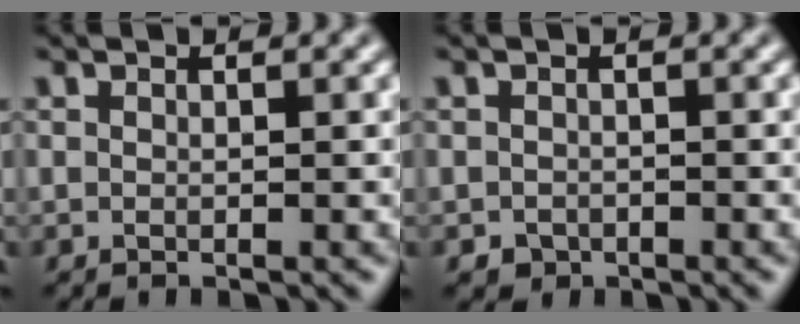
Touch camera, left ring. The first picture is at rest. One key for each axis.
{"total": 1.2, "fx": -0.7, "fy": 1.0, "fz": 0.3, "tx": 0.000, "ty": -0.004, "tz": -0.012}